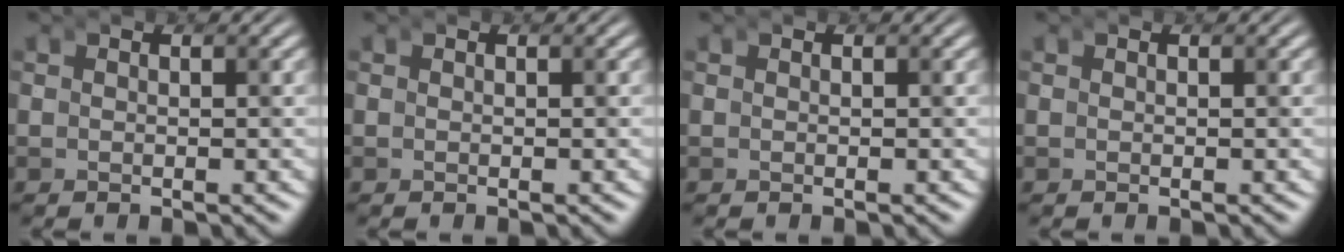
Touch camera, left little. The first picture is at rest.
{"total": 0.0}
{"total": 0.0}
{"total": 0.0}